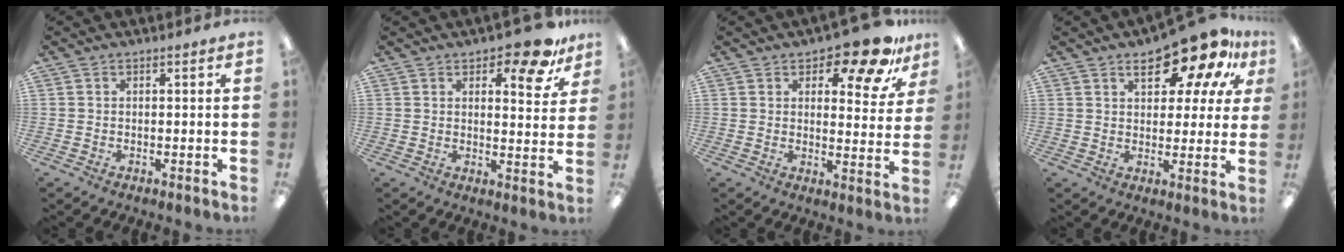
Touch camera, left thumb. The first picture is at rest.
{"total": 9.6, "force": [6.8, 3.4, 5.9], "torque": [-0.068, -0.040, 0.111]}
{"total": 12.1, "force": [8.8, 4.5, 7.1], "torque": [-0.081, -0.057, 0.147]}
{"total": 16.2, "force": [10.3, 6.7, 10.6], "torque": [-0.151, -0.053, 0.170]}